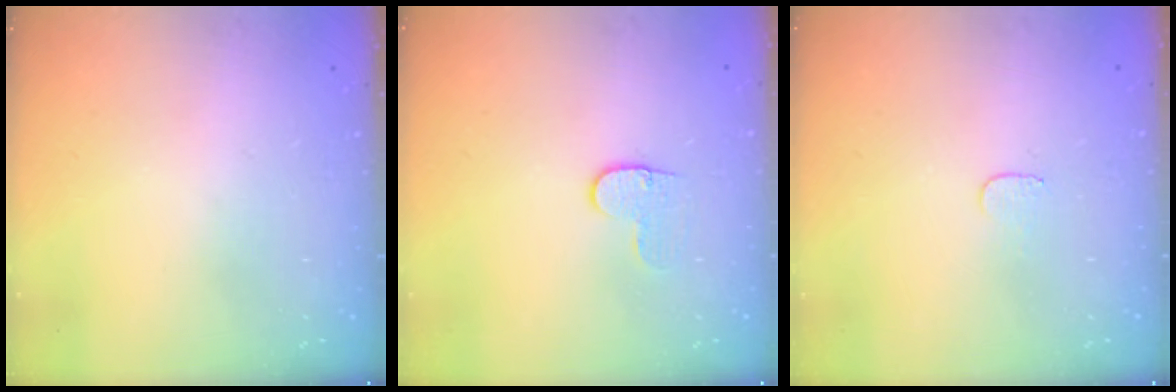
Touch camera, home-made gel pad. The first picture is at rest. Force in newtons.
{"total": 5.7, "press": 5.6, "slide": 0.6}
{"total": 3.4, "press": 3.4, "slide": 0.2}